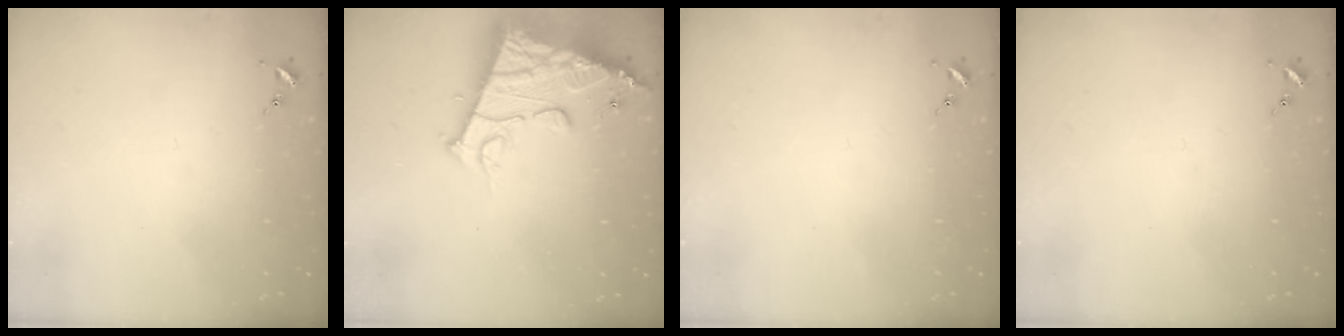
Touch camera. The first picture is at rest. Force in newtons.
{"total": 16.0, "press": 15.9, "slide": 1.8}
{"total": 0.0}
{"total": 0.0}